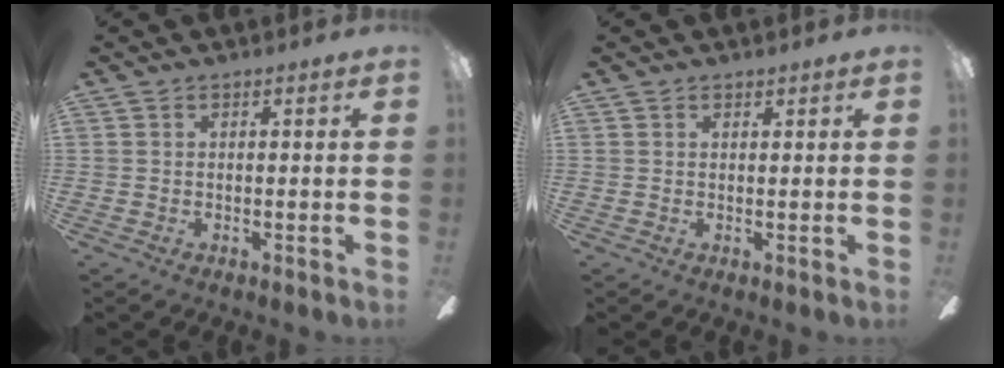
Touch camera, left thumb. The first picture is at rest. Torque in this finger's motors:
{"motor_torque": [0.10, 0.07, -0.28, 0.15, -0.01]}